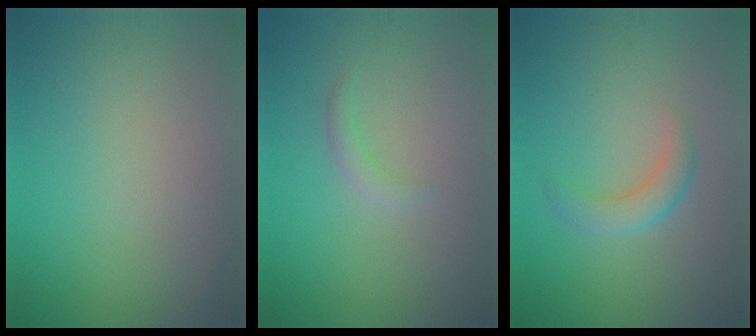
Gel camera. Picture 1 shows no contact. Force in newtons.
{"total": 1.2, "press": 1.2, "slide": 0.2}
{"total": 2.5, "press": 2.5, "slide": 0.1}